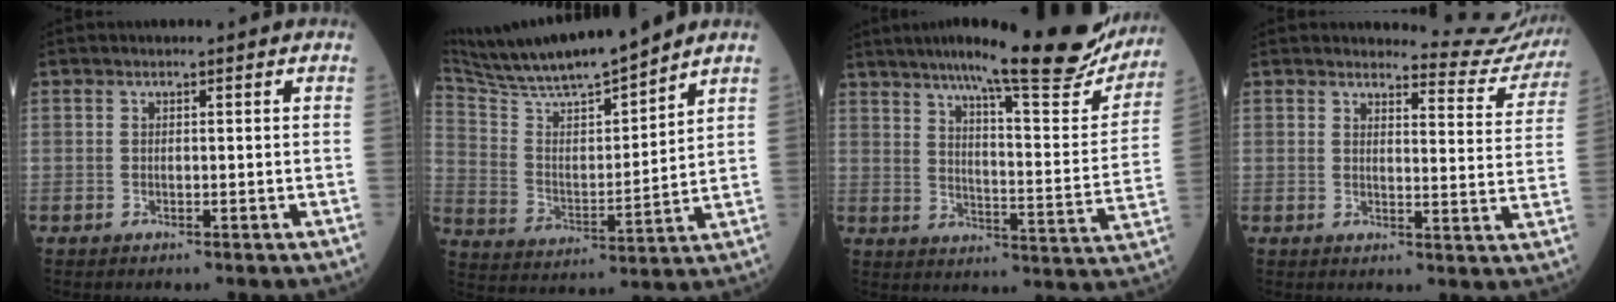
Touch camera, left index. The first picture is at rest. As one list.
[{"total": 16.3, "force": [14.9, 0.6, 6.6], "torque": [-0.126, 0.003, 0.269]}, {"total": 24.5, "force": [20.5, 2.6, 13.1], "torque": [-0.190, -0.037, 0.264]}, {"total": 9.9, "force": [9.8, 0.0, -1.0], "torque": [0.017, -0.076, 0.095]}]